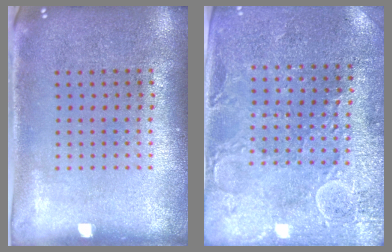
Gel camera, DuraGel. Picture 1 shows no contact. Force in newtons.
{"total": 2.8, "press": 2.8, "slide": 0.5}